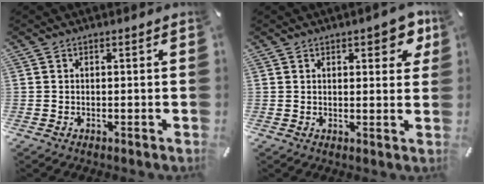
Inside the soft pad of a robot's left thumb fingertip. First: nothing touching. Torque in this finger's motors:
{"motor_torque": [-0.06, -0.25, 0.23, 0.27, -0.01]}